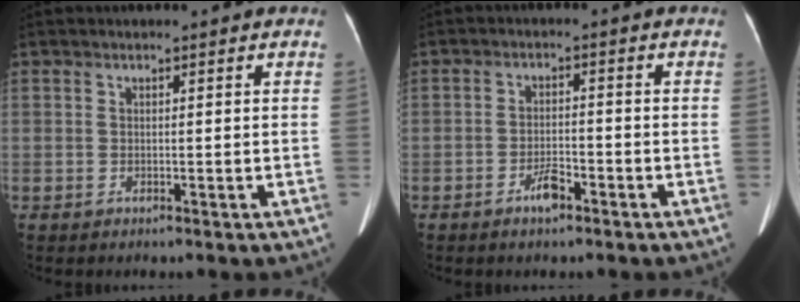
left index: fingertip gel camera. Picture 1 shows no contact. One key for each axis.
{"total": 3.0, "fx": -2.1, "fy": 0.9, "fz": 2.0, "tx": -0.037, "ty": 0.002, "tz": -0.039}